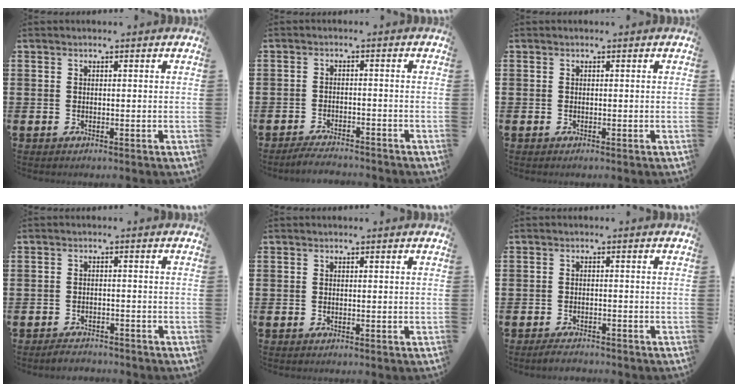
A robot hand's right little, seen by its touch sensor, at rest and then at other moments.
{"total": 2.3, "force": [-2.3, 0.1, 0.1], "torque": [-0.007, 0.004, -0.048]}
{"total": 0.0}
{"total": 1.7, "force": [-1.7, 0.2, 0.0], "torque": [-0.007, 0.002, -0.035]}
{"total": 0.0}
{"total": 1.5, "force": [-1.5, 0.2, 0.4], "torque": [-0.010, 0.002, -0.029]}